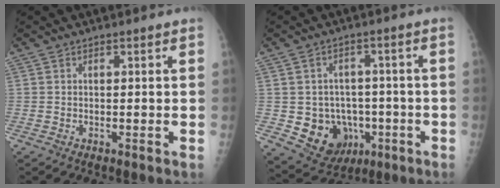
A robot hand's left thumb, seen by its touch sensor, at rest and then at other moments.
{"total": 11.6, "force": [-2.8, 10.0, 5.1], "torque": [-0.052, 0.016, -0.025]}